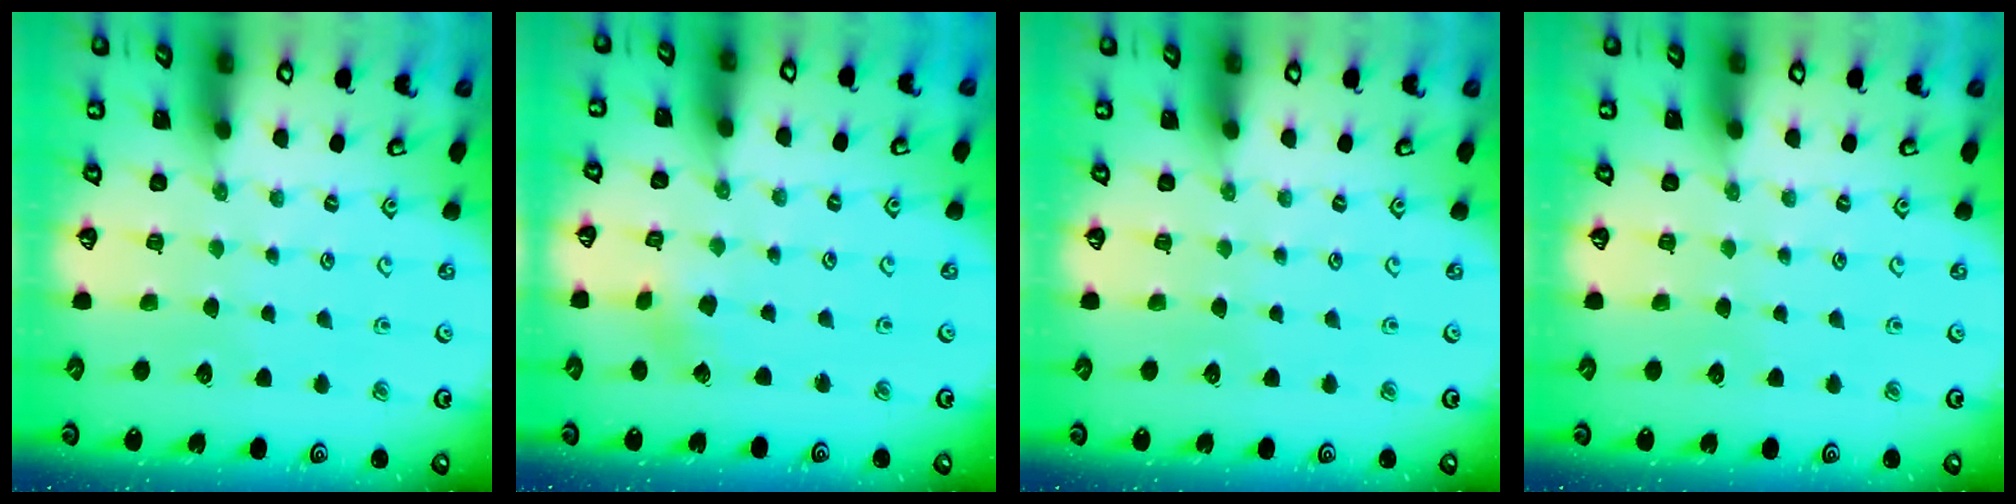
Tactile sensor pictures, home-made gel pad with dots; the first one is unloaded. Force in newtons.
{"total": 2.1, "press": 2.1, "slide": 0.2}
{"total": 0.0}
{"total": 0.0}